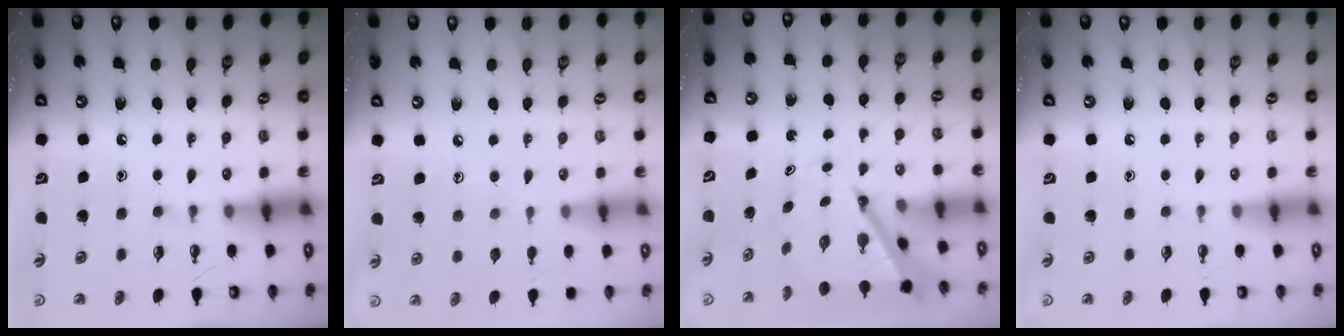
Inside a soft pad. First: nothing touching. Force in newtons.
{"total": 4.8, "press": 4.8, "slide": 0.5}
{"total": 6.8, "press": 6.8, "slide": 0.7}
{"total": 0.0}